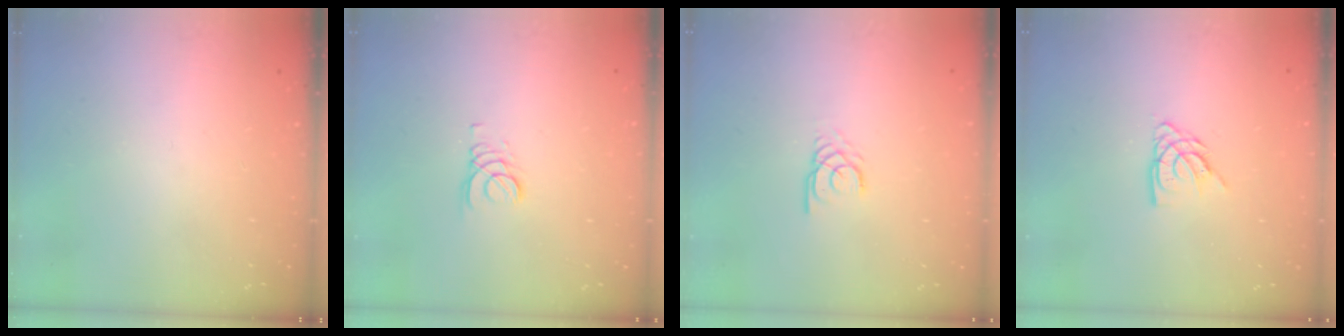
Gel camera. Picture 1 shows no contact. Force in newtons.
{"total": 2.4, "press": 2.4, "slide": 0.2}
{"total": 2.1, "press": 2.1, "slide": 0.0}
{"total": 7.1, "press": 7.0, "slide": 0.6}